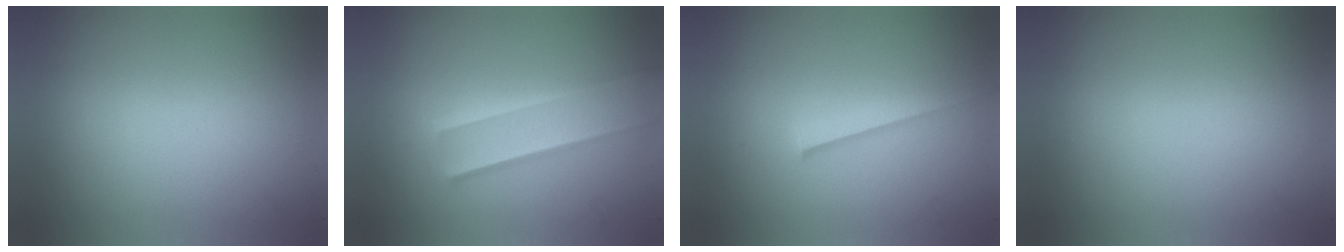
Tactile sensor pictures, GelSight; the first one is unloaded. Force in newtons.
{"total": 1.6}
{"total": 1.1}
{"total": 0.0}